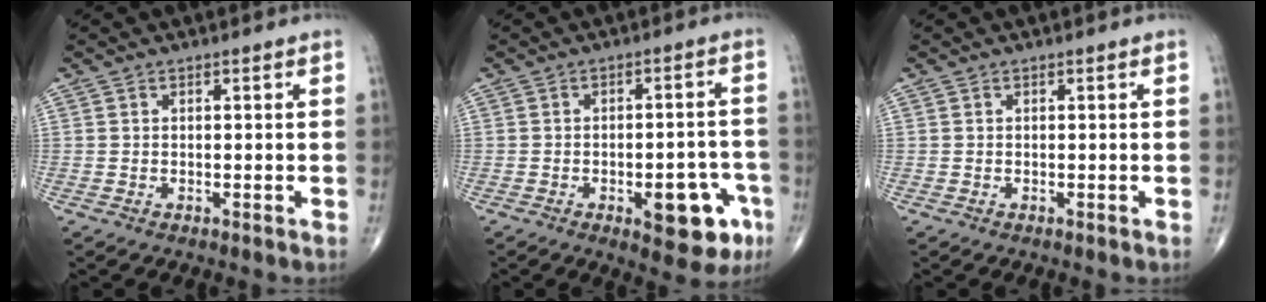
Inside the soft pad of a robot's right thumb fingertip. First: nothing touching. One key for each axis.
{"total": 10.9, "fx": -4.5, "fy": 4.7, "fz": 8.7, "tx": -0.079, "ty": 0.027, "tz": -0.049}
{"total": 0.0}